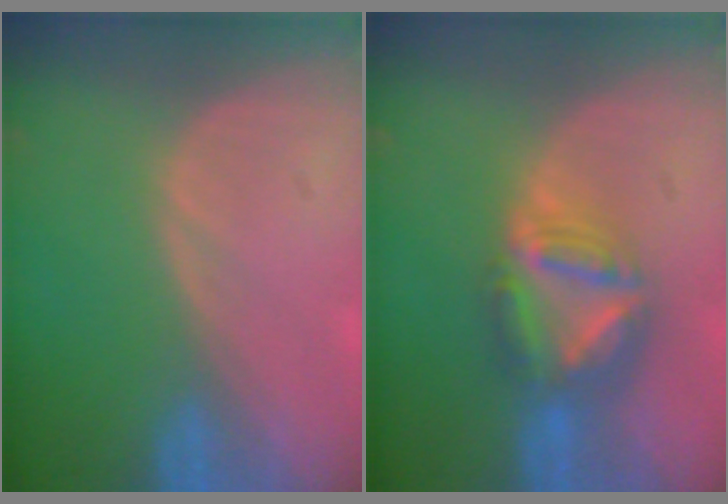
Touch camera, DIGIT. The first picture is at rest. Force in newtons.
{"total": 7.7, "press": 6.6, "slide": 4.0}